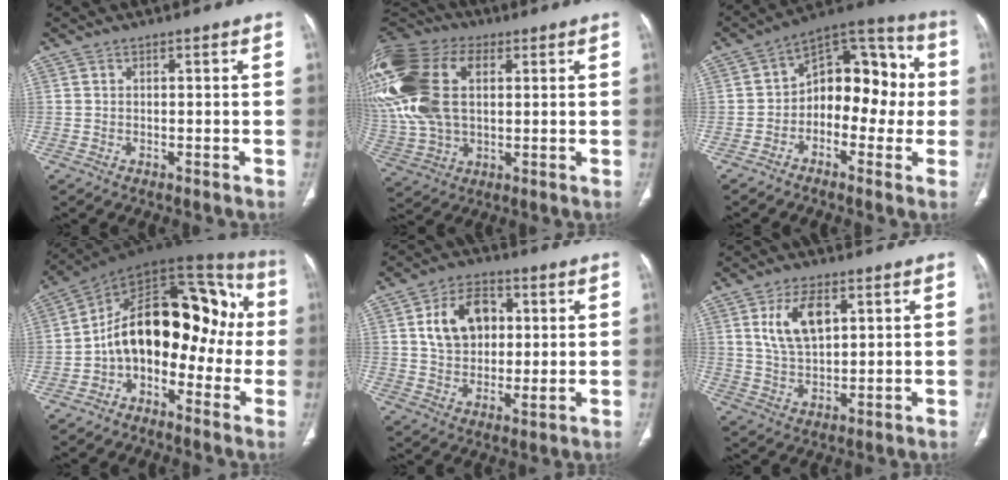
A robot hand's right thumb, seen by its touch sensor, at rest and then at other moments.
{"total": 30.4, "force": [7.7, 19.5, 22.1], "torque": [-0.556, 0.044, 0.155]}
{"total": 14.8, "force": [-0.8, 9.5, 11.3], "torque": [-0.104, 0.053, -0.031]}
{"total": 20.0, "force": [-2.3, 12.1, 15.7], "torque": [-0.188, 0.083, -0.048]}
{"total": 12.3, "force": [3.4, 8.4, 8.4], "torque": [-0.110, -0.005, 0.059]}
{"total": 9.3, "force": [3.4, 4.8, 7.2], "torque": [-0.127, -0.011, 0.071]}